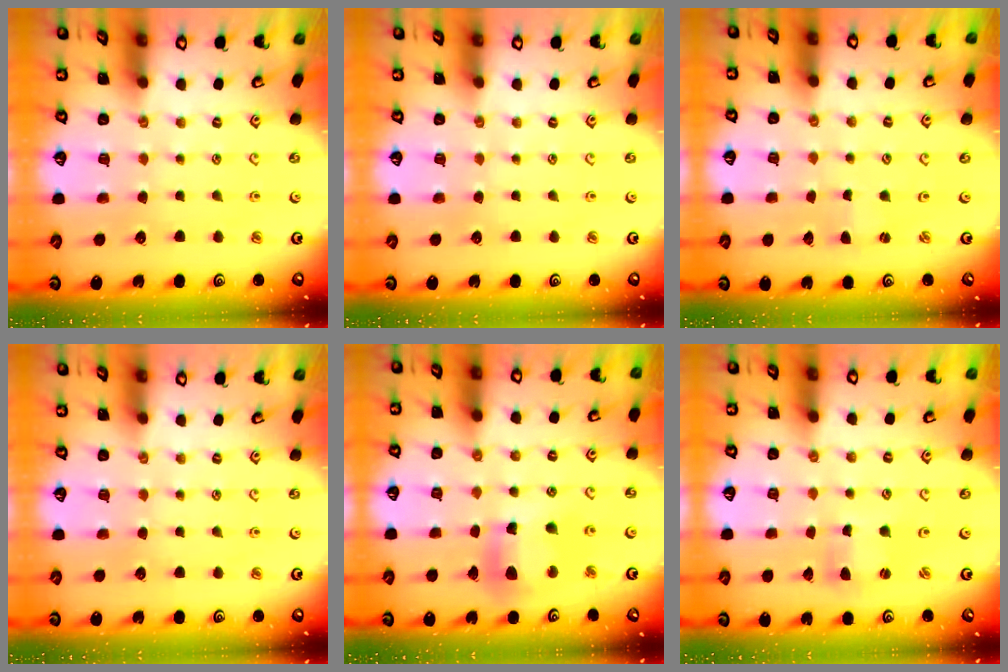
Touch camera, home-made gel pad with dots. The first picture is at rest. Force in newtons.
{"total": 0.0}
{"total": 0.5, "press": 0.5, "slide": 0.0}
{"total": 0.0}
{"total": 10.9, "press": 10.7, "slide": 2.1}
{"total": 2.1, "press": 2.1, "slide": 0.3}